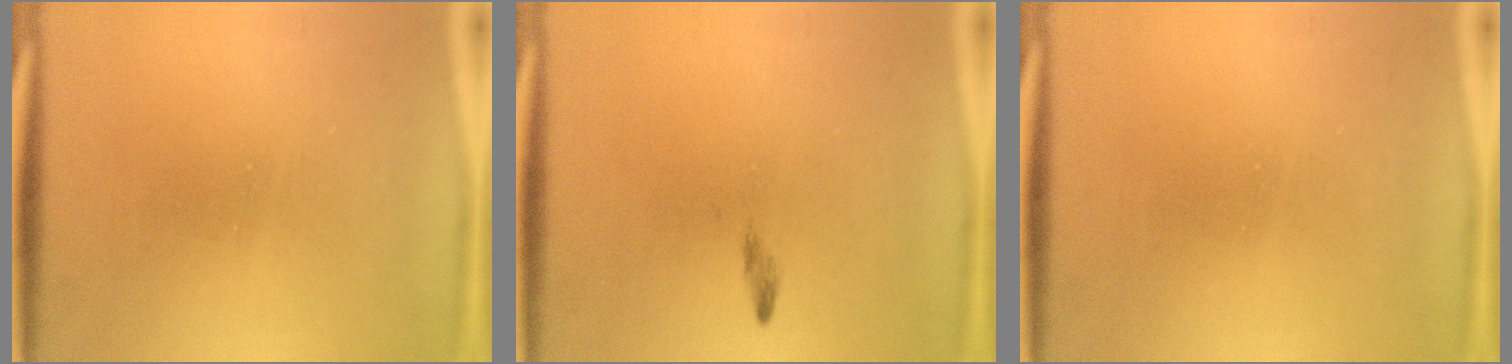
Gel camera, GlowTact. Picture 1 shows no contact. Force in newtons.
{"total": 0.7}
{"total": 0.0}